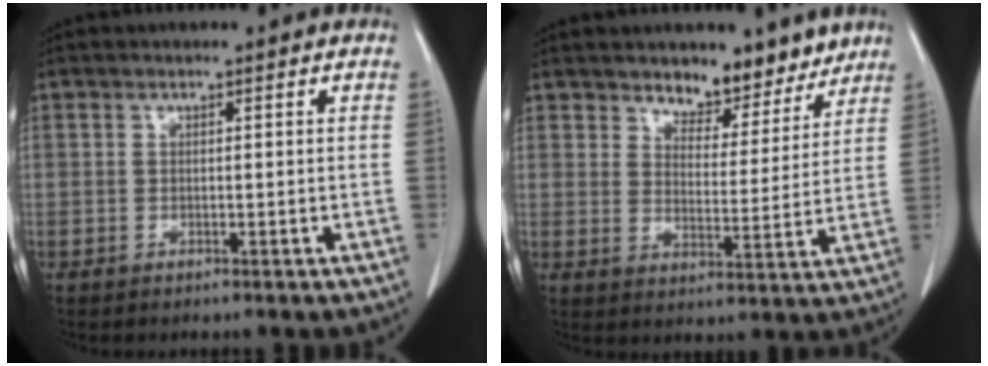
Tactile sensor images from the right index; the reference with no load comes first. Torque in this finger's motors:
{"motor_torque": [0.10, 0.23, 0.04, 0.03]}